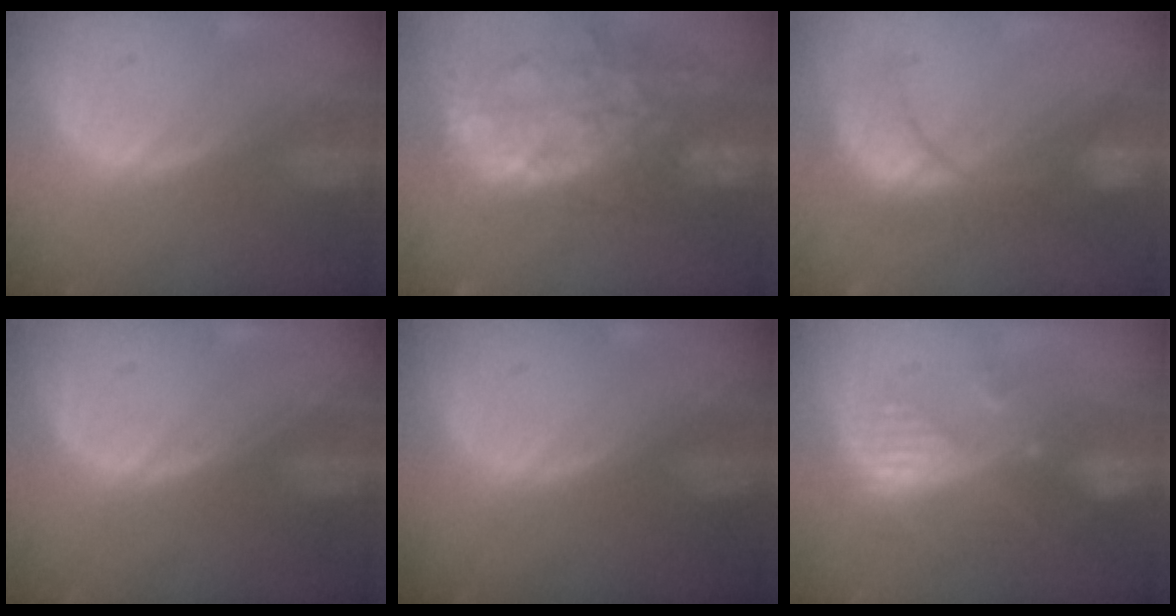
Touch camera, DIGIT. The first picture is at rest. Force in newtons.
{"total": 14.3, "press": 11.6, "slide": 8.3}
{"total": 8.3, "press": 8.3, "slide": 0.1}
{"total": 0.0}
{"total": 0.0}
{"total": 8.8, "press": 7.9, "slide": 3.8}